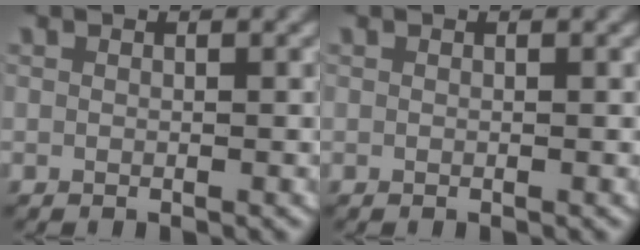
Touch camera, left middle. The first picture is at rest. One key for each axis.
{"total": 0.0}